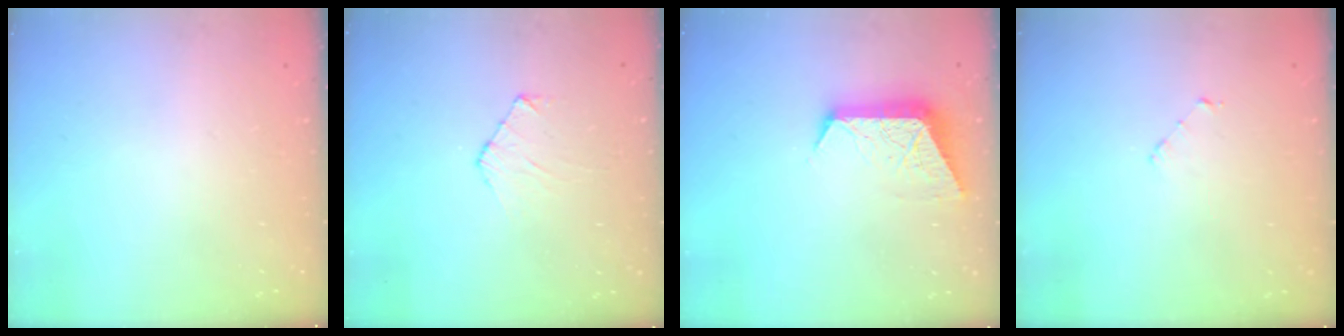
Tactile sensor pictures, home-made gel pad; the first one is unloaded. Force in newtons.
{"total": 5.4, "press": 5.4, "slide": 0.5}
{"total": 9.5, "press": 9.5, "slide": 0.2}
{"total": 2.9, "press": 2.9, "slide": 0.2}